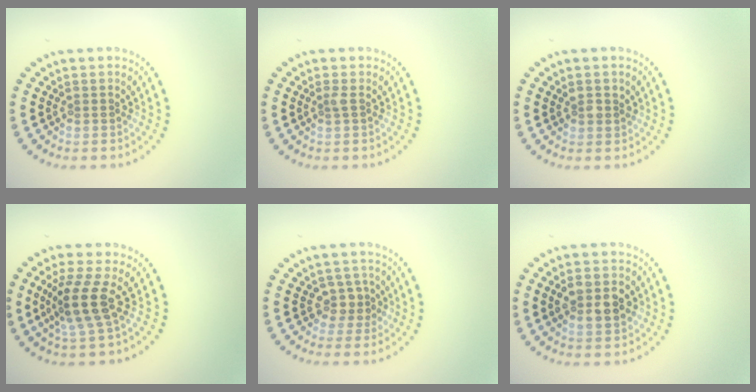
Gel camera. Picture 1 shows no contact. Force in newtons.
{"total": 0.6, "press": 0.5, "slide": 0.3}
{"total": 1.4, "press": 1.3, "slide": 0.6}
{"total": 3.7, "press": 2.8, "slide": 2.4}
{"total": 2.0, "press": 1.6, "slide": 1.1}
{"total": 3.8, "press": 3.8, "slide": 0.2}